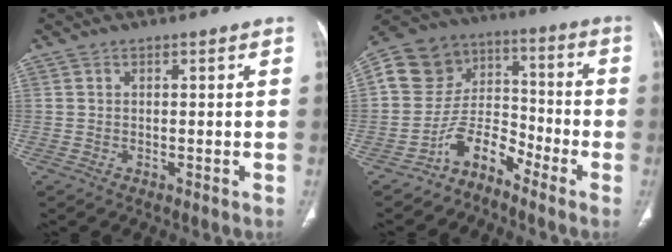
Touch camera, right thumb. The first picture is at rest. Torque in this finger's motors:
{"motor_torque": [1.13, 2.00, 0.93, -1.06, 0.14]}